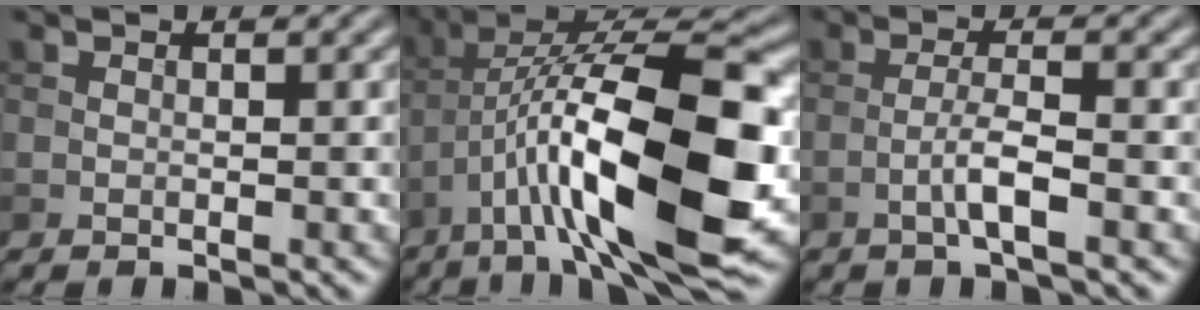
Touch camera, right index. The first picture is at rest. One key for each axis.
{"total": 15.4, "fx": -3.8, "fy": 4.8, "fz": 14.2, "tx": -0.245, "ty": 0.016, "tz": -0.058}
{"total": 2.7, "fx": -1.1, "fy": 0.3, "fz": 2.5, "tx": -0.047, "ty": 0.009, "tz": -0.026}